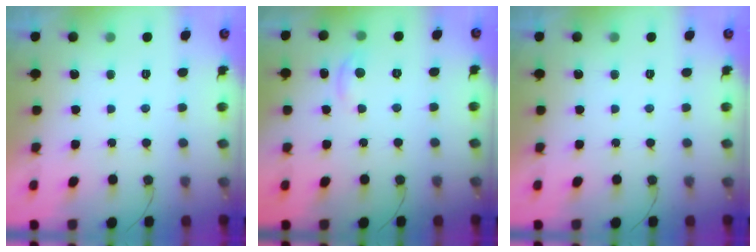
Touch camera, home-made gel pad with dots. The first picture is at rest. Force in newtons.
{"total": 3.1, "press": 3.1, "slide": 0.2}
{"total": 0.0}